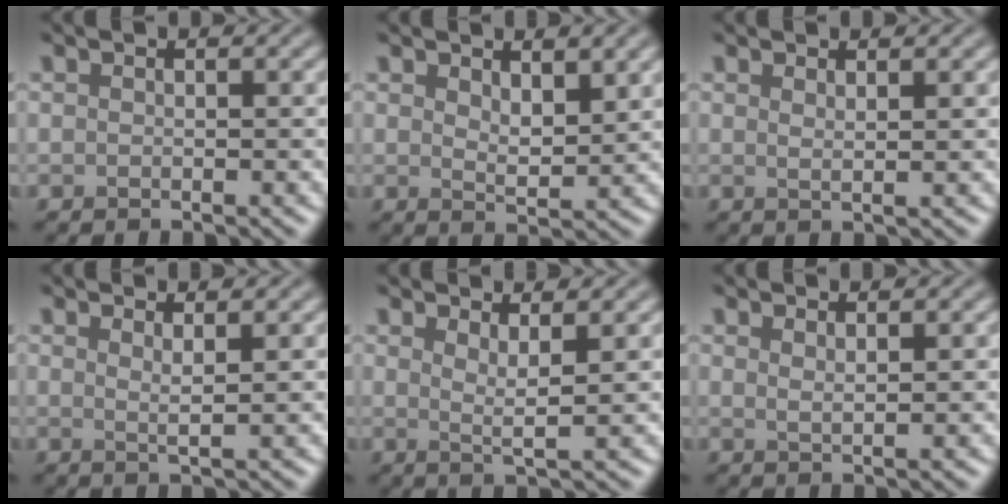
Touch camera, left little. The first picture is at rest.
{"total": 3.4, "force": [1.8, 1.4, 2.5], "torque": [-0.044, -0.006, 0.034]}
{"total": 1.2, "force": [0.8, 0.3, 0.8], "torque": [-0.009, 0.000, 0.012]}
{"total": 1.7, "force": [1.0, 0.4, 1.3], "torque": [-0.018, -0.001, 0.013]}
{"total": 2.5, "force": [1.4, 0.5, 2.0], "torque": [-0.029, -0.006, 0.022]}
{"total": 1.4, "force": [1.0, 0.3, 0.8], "torque": [-0.013, 0.000, 0.016]}